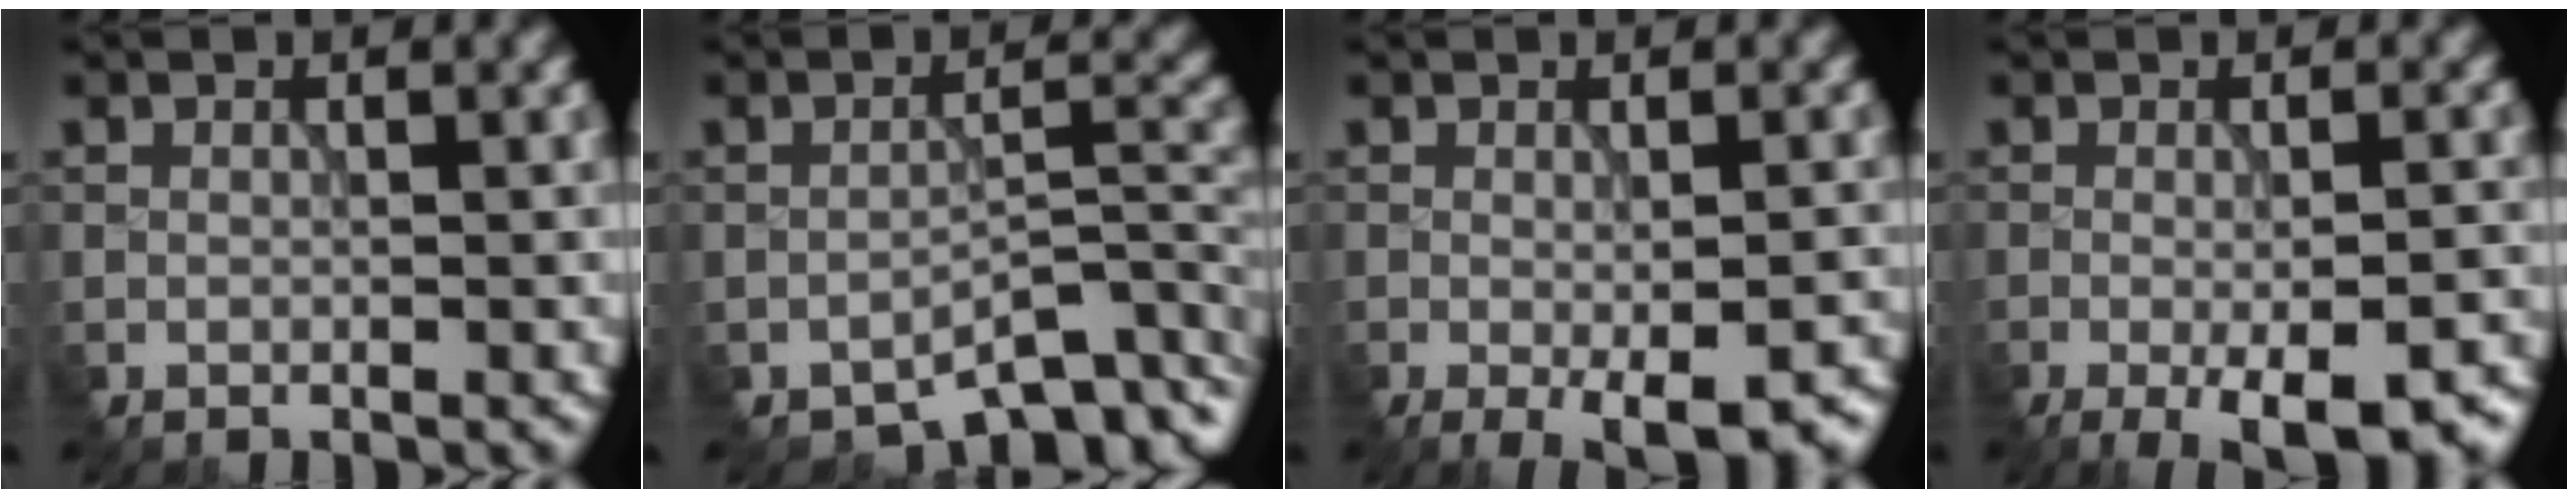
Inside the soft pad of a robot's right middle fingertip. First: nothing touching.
{"total": 5.4, "force": [-4.3, 2.0, 2.6], "torque": [-0.030, 0.000, -0.067]}
{"total": 4.7, "force": [-2.0, 1.1, 4.1], "torque": [-0.063, -0.009, -0.021]}
{"total": 7.2, "force": [-3.5, 2.0, 5.9], "torque": [-0.092, -0.009, -0.043]}